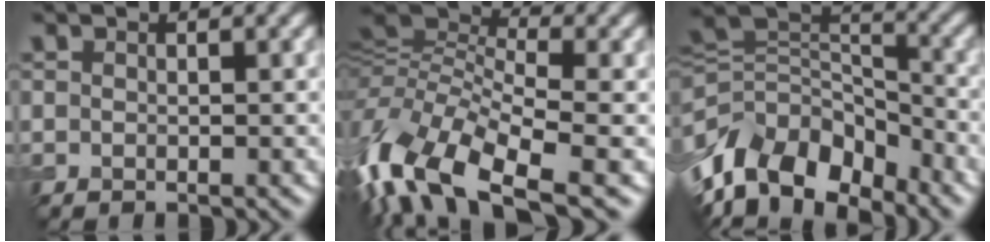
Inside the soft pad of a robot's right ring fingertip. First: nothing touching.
{"total": 13.8, "force": [-5.3, 7.2, 10.5], "torque": [-0.252, -0.010, -0.108]}
{"total": 12.1, "force": [-7.1, 7.2, 6.7], "torque": [-0.134, 0.009, -0.140]}